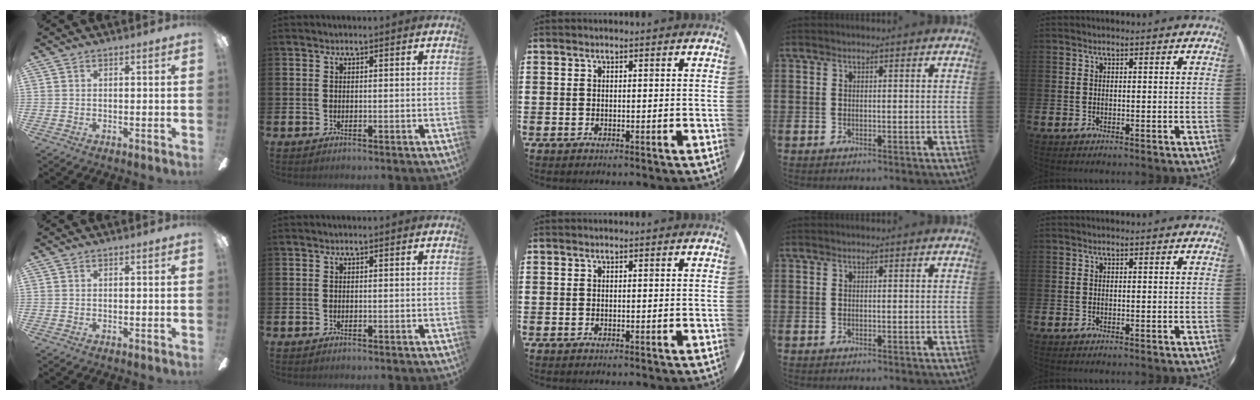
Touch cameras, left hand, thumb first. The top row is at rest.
{}